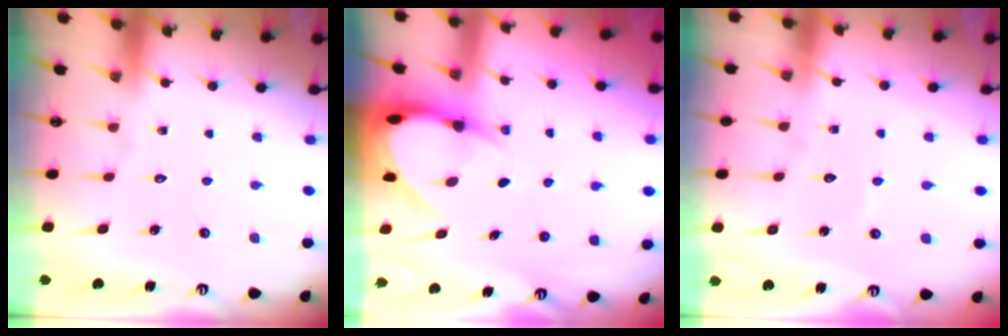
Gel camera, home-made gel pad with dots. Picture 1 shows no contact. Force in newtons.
{"total": 6.0, "press": 6.0, "slide": 0.6}
{"total": 3.4, "press": 3.3, "slide": 0.4}